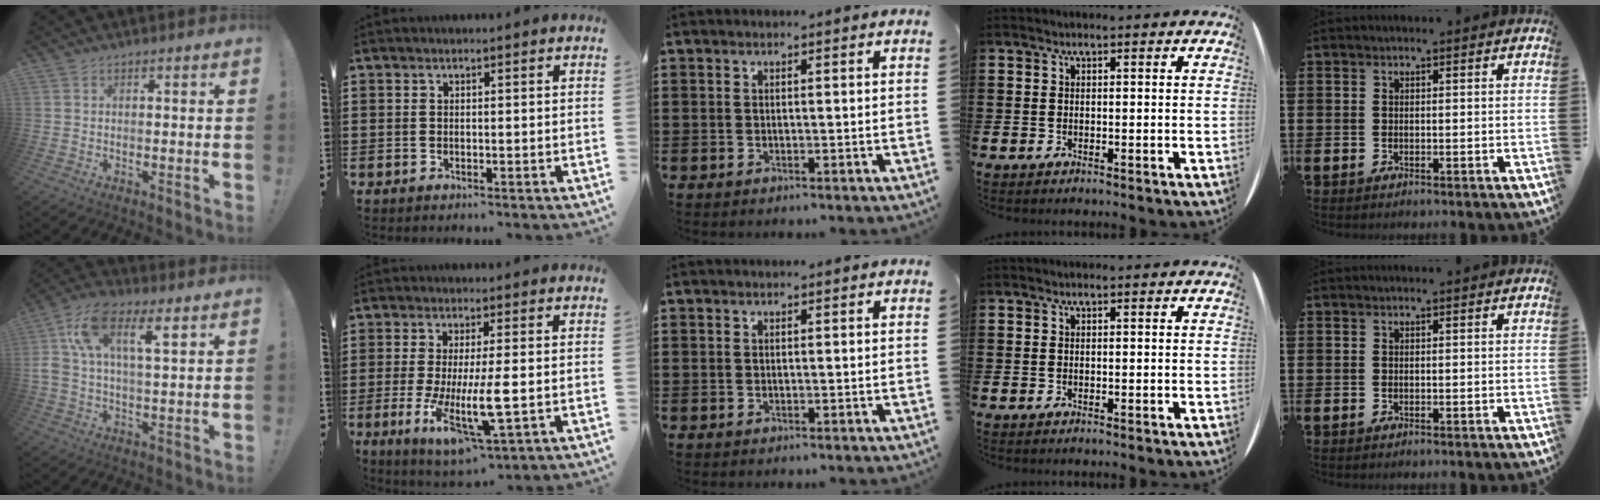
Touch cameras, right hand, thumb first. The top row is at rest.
{"thumb": {"total": 12.6, "force": [5.2, 5.1, 10.3], "torque": [-0.206, -0.001, 0.089]}, "index": {"total": 9.7, "force": [-1.9, 2.2, 9.2], "torque": [-0.184, -0.022, -0.031]}}